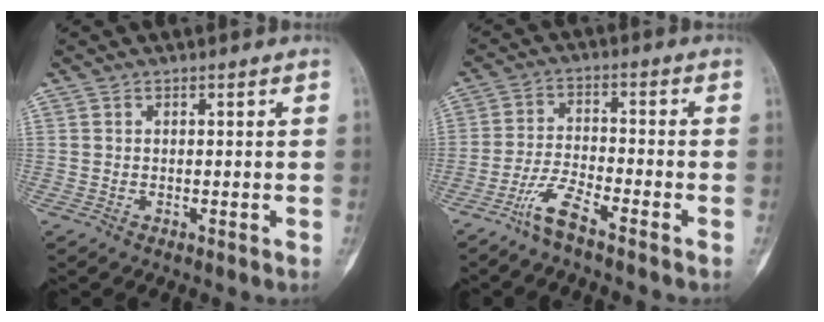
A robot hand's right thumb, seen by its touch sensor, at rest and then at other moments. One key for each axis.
{"total": 5.9, "fx": -4.5, "fy": 0.7, "fz": 3.7, "tx": -0.088, "ty": 0.020, "tz": -0.095}